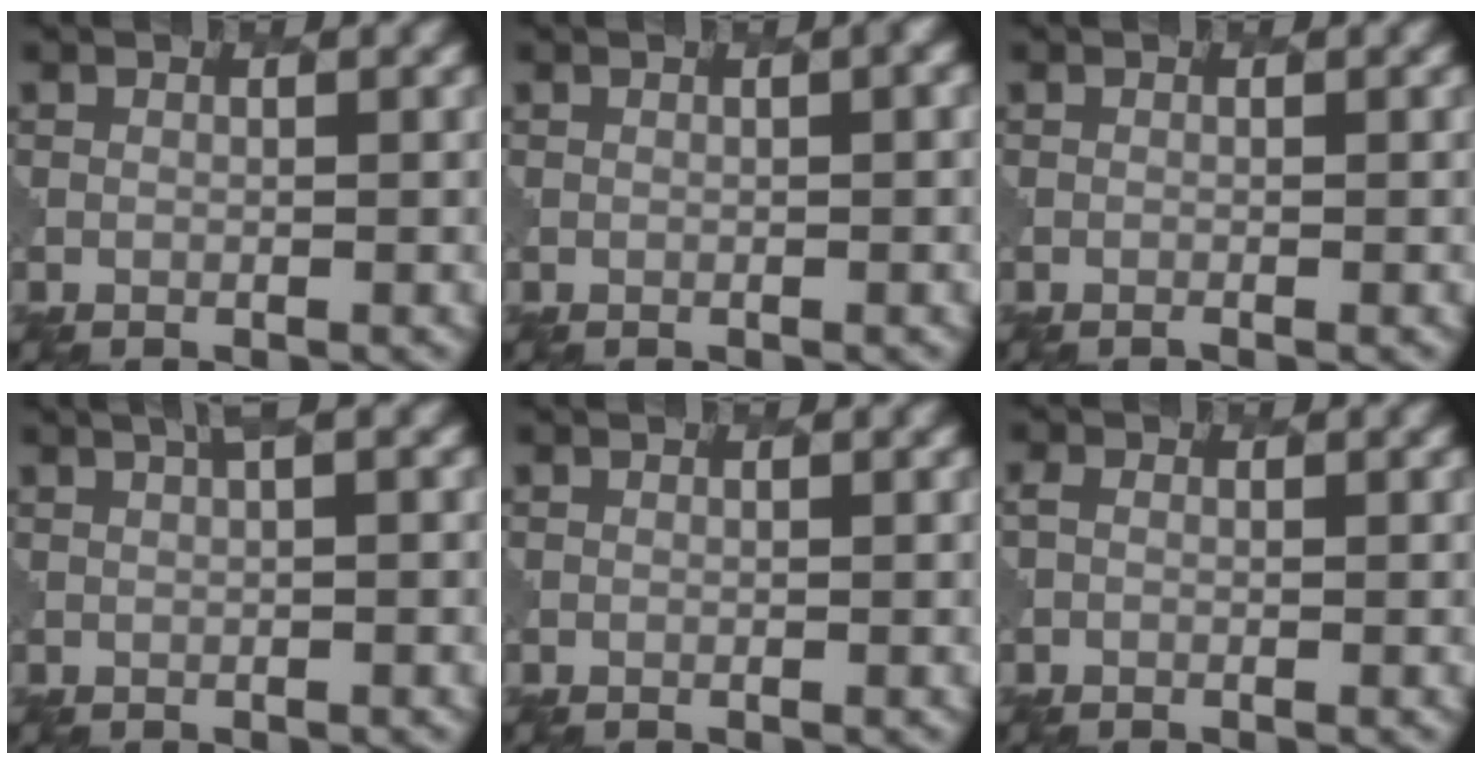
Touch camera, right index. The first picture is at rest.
{"total": 1.1, "force": [0.0, 0.3, 1.1], "torque": [-0.009, 0.002, -0.001]}
{"total": 0.0}
{"total": 2.1, "force": [0.8, 0.5, 1.9], "torque": [-0.020, 0.006, 0.015]}
{"total": 0.0}
{"total": 0.9, "force": [-0.3, 0.6, 0.5], "torque": [-0.007, 0.002, -0.003]}